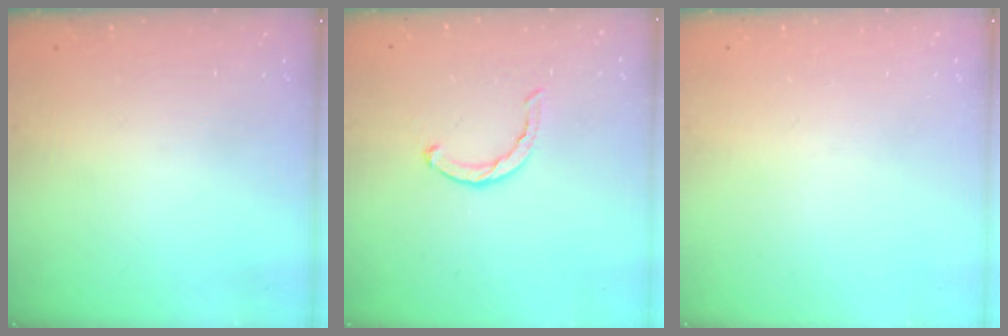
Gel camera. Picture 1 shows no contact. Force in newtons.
{"total": 2.7, "press": 2.7, "slide": 0.4}
{"total": 0.0}